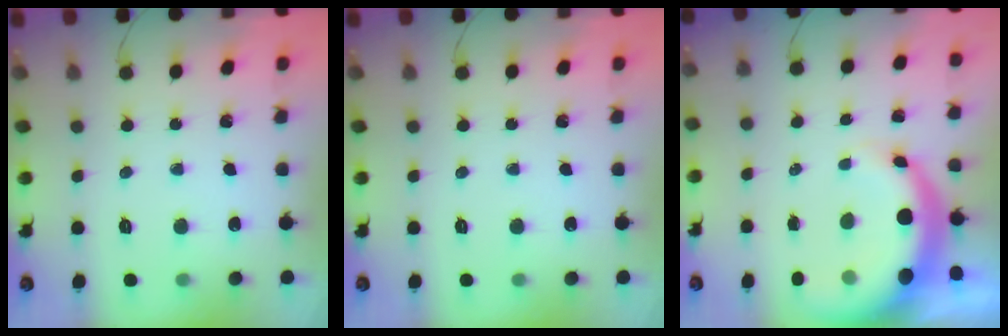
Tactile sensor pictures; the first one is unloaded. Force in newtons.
{"total": 0.0}
{"total": 7.5, "press": 7.3, "slide": 1.6}